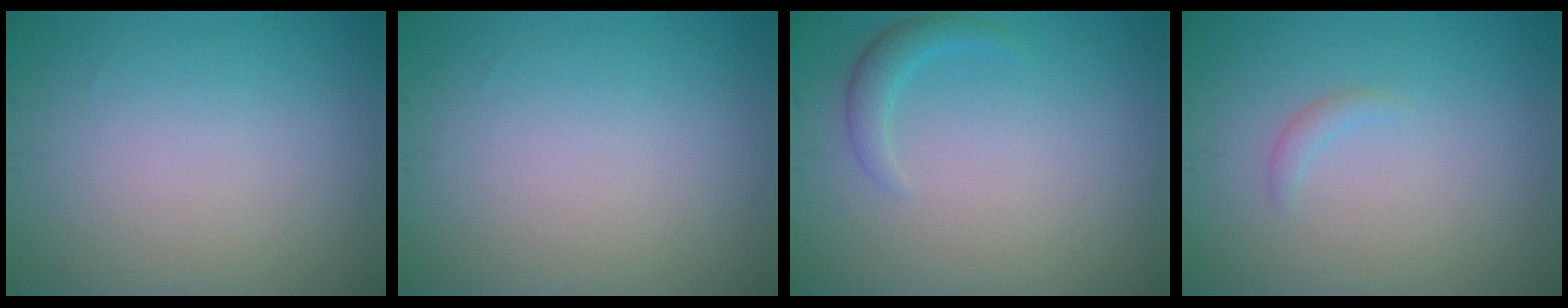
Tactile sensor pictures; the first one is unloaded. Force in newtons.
{"total": 0.0}
{"total": 1.6, "press": 1.6, "slide": 0.1}
{"total": 0.8, "press": 0.8, "slide": 0.1}